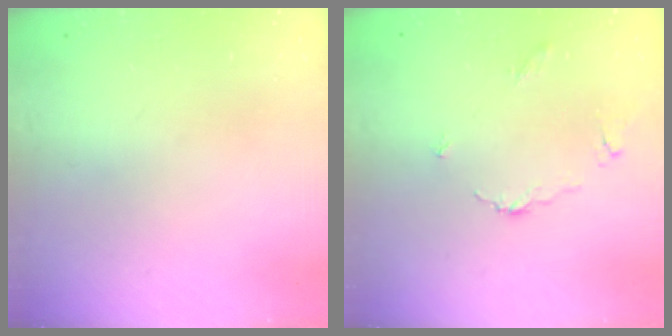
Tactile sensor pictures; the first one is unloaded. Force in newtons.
{"total": 2.2, "press": 2.2, "slide": 0.4}